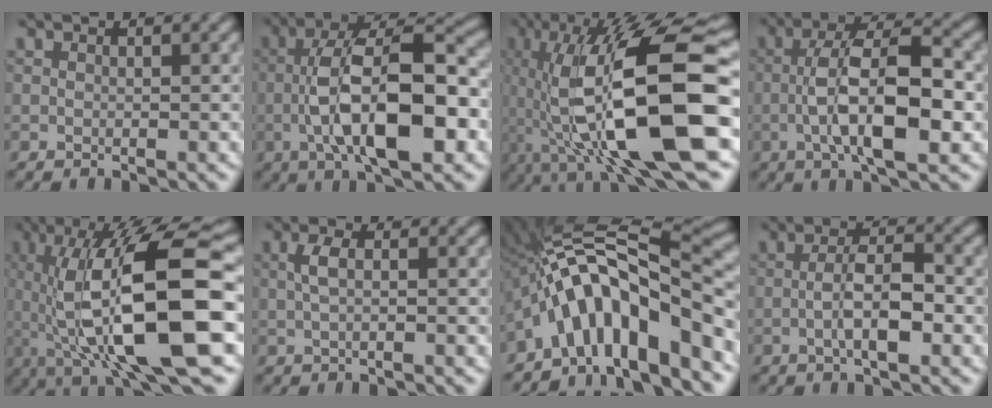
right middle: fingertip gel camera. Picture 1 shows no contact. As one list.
[{"total": 11.2, "force": [-2.6, 3.7, 10.2], "torque": [-0.176, 0.021, -0.036]}, {"total": 14.5, "force": [-2.9, 4.5, 13.5], "torque": [-0.246, 0.015, -0.044]}, {"total": 9.0, "force": [-2.1, 2.8, 8.3], "torque": [-0.140, 0.021, -0.033]}, {"total": 13.9, "force": [-1.5, 4.2, 13.2], "torque": [-0.230, 0.010, -0.022]}, {"total": 1.6, "force": [0.0, 0.4, 1.5], "torque": [-0.034, 0.010, 0.004]}, {"total": 12.1, "force": [-5.4, 4.1, 10.0], "torque": [-0.145, 0.028, -0.087]}, {"total": 4.1, "force": [-1.4, 1.1, 3.7], "torque": [-0.067, 0.015, -0.023]}]